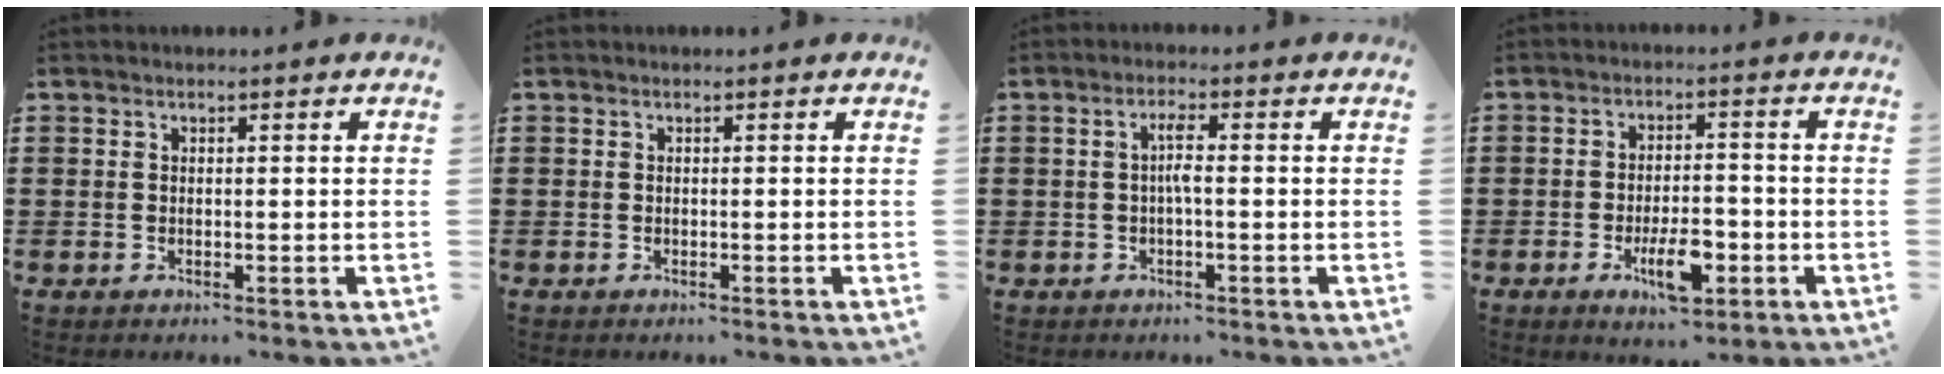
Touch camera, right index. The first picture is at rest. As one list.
[{"total": 0.0}, {"total": 2.8, "force": [-0.4, 0.3, 2.8], "torque": [-0.053, 0.001, -0.010]}, {"total": 6.8, "force": [-2.9, 2.7, 5.5], "torque": [-0.099, 0.004, -0.050]}]